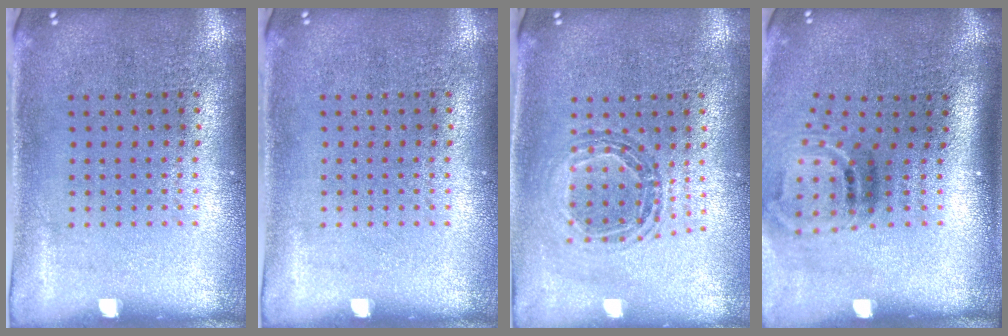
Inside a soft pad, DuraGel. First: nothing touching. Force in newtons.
{"total": 0.0}
{"total": 0.8, "press": 0.8, "slide": 0.1}
{"total": 2.0, "press": 1.2, "slide": 1.6}